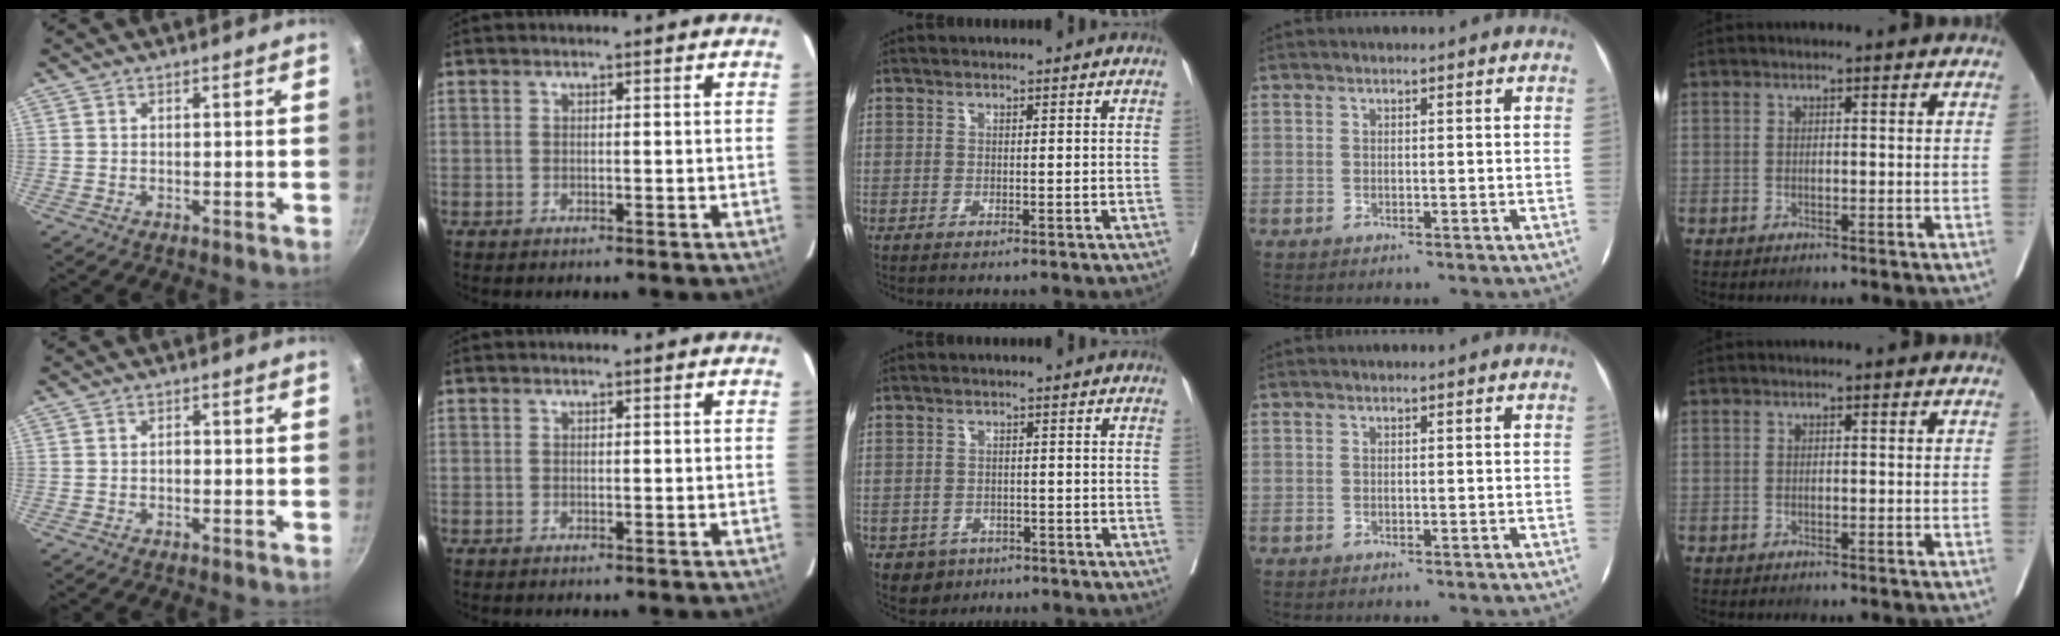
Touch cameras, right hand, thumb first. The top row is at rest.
{"thumb": {"total": 0.9, "force": [-0.3, 0.6, 0.6], "torque": [-0.005, 0.003, -0.007]}, "middle": {"total": 3.6, "force": [-2.1, 2.8, 0.5], "torque": [-0.005, 0.008, -0.028]}}